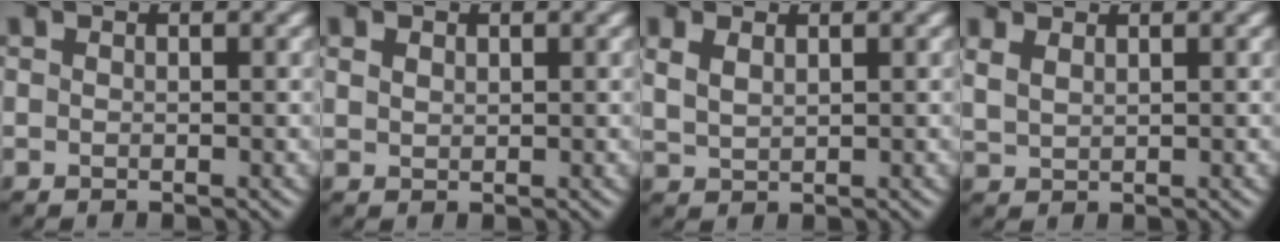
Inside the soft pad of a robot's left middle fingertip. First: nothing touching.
{"total": 0.9, "force": [0.6, 0.6, 0.4], "torque": [-0.010, -0.001, 0.014]}
{"total": 1.8, "force": [1.1, 0.8, 1.1], "torque": [-0.029, -0.002, 0.028]}
{"total": 1.9, "force": [1.5, 0.6, 0.8], "torque": [-0.020, 0.003, 0.036]}